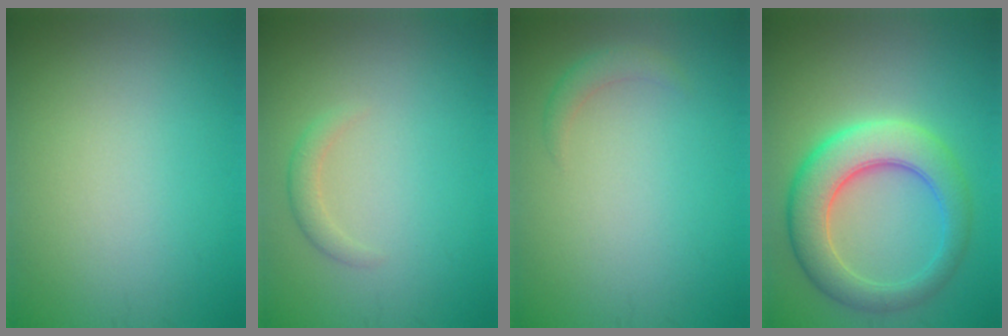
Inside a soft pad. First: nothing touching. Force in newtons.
{"total": 1.4, "press": 1.4, "slide": 0.1}
{"total": 1.3, "press": 1.3, "slide": 0.1}
{"total": 7.1, "press": 7.1, "slide": 0.1}